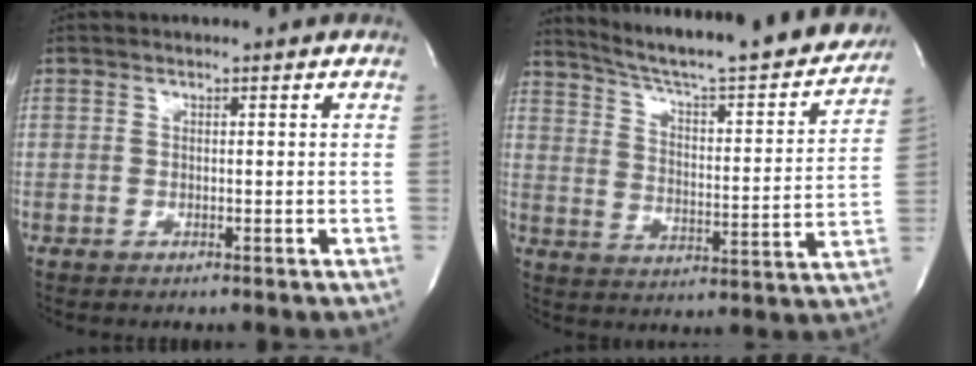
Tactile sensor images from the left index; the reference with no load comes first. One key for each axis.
{"total": 26.0, "fx": 23.1, "fy": 2.9, "fz": 11.7, "tx": -0.183, "ty": -0.048, "tz": 0.305}